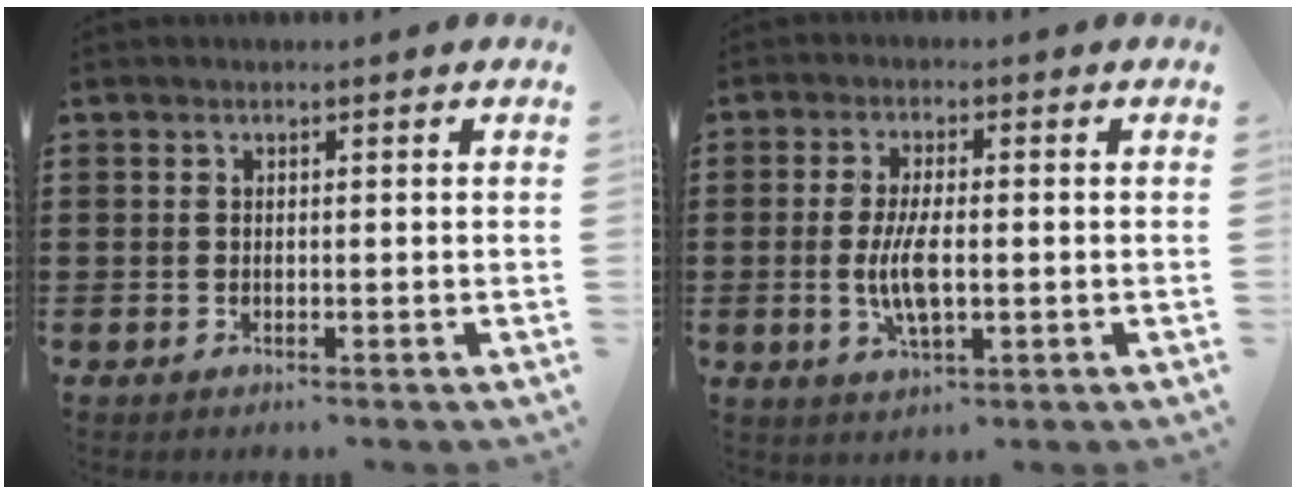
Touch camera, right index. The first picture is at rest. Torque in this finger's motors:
{"motor_torque": [1.54, 0.60, 0.22, 0.13]}